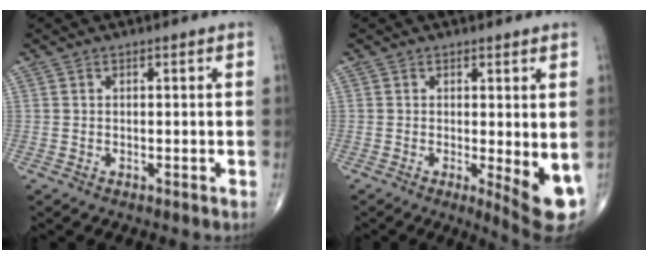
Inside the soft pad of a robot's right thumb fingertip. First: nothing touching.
{"total": 7.4, "force": [-1.0, 1.9, 7.0], "torque": [-0.088, -0.018, -0.012]}